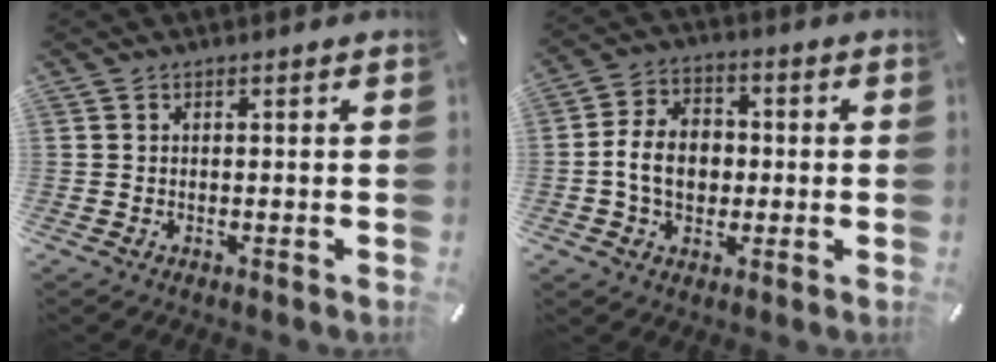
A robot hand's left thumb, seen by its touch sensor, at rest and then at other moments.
{"total": 9.7, "force": [-0.9, 7.6, 5.9], "torque": [-0.116, 0.013, -0.017]}